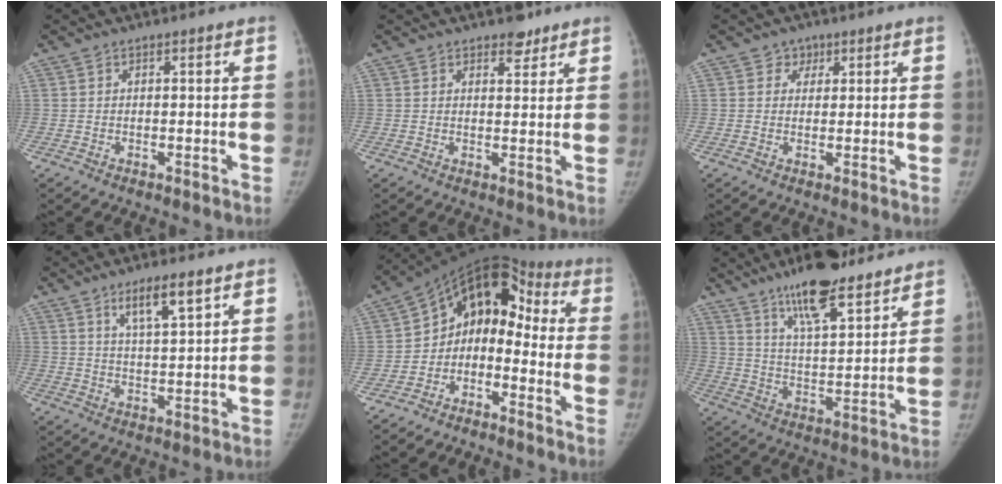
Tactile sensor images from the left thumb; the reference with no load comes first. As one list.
[{"total": 3.4, "force": [2.5, 1.8, 1.4], "torque": [0.000, -0.015, 0.036]}, {"total": 2.5, "force": [1.2, 2.2, 0.2], "torque": [0.022, -0.003, 0.010]}, {"total": 8.5, "force": [5.1, 1.8, 6.6], "torque": [-0.111, -0.028, 0.095]}, {"total": 11.8, "force": [-3.4, 8.6, 7.4], "torque": [-0.069, 0.094, -0.075]}, {"total": 16.6, "force": [12.1, 4.6, 10.3], "torque": [-0.140, -0.064, 0.201]}]